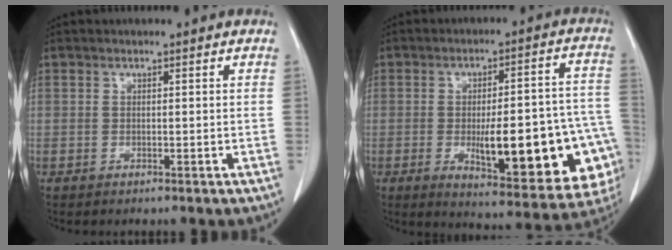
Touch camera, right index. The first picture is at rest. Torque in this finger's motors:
{"motor_torque": [1.79, -0.35, 0.61, 0.14]}